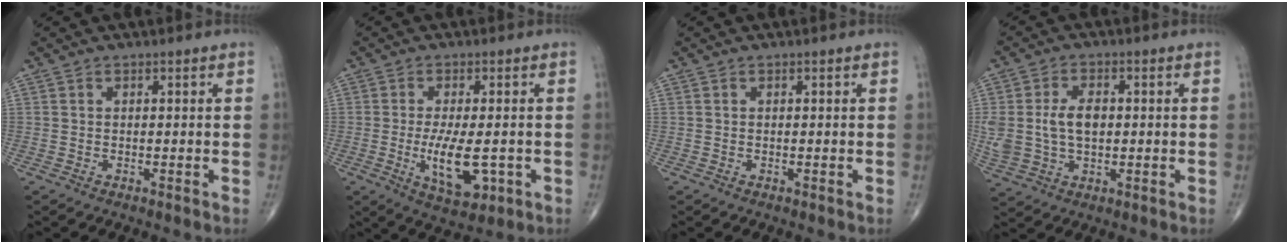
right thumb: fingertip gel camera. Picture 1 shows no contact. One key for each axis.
{"total": 9.3, "fx": -1.9, "fy": 3.7, "fz": 8.4, "tx": -0.142, "ty": -0.017, "tz": -0.023}
{"total": 0.0}
{"total": 9.7, "fx": 0.5, "fy": 6.2, "fz": 7.4, "tx": -0.153, "ty": 0.008, "tz": 0.019}